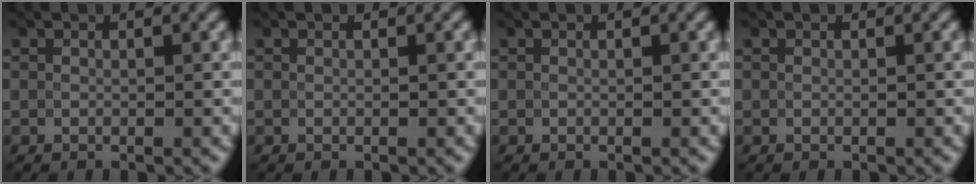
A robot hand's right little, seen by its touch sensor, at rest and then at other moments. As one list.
[{"total": 0.0}, {"total": 0.0}, {"total": 0.0}]